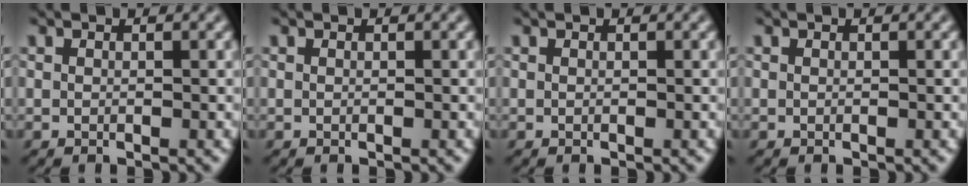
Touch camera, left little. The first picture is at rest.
{"total": 0.0}
{"total": 0.0}
{"total": 0.0}